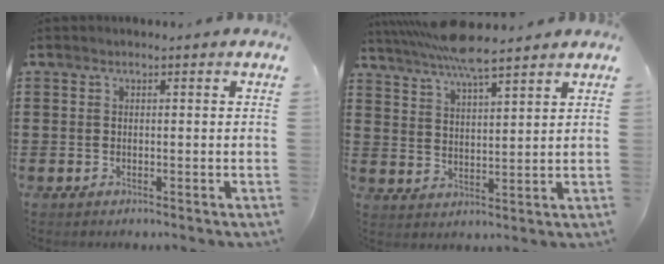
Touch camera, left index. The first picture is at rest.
{"total": 6.8, "force": [6.0, 0.4, 3.4], "torque": [-0.082, -0.020, 0.107]}